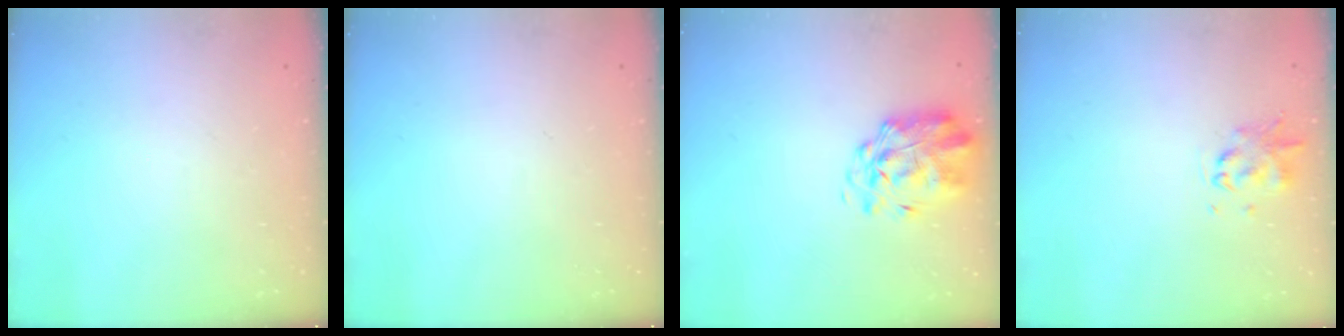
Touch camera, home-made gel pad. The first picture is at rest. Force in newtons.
{"total": 0.0}
{"total": 2.0, "press": 1.8, "slide": 0.9}
{"total": 1.9, "press": 1.9, "slide": 0.4}